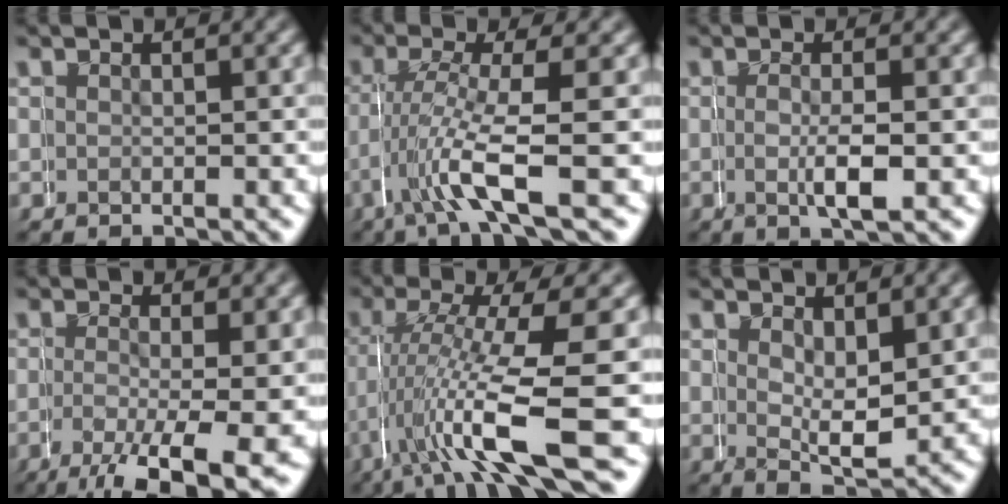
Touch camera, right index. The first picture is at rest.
{"total": 4.1, "force": [-2.2, 0.7, 3.4], "torque": [-0.086, -0.017, -0.027]}
{"total": 1.4, "force": [0.3, 0.0, 1.4], "torque": [-0.023, -0.001, 0.003]}
{"total": 3.0, "force": [-1.4, 0.3, 2.7], "torque": [-0.046, -0.018, -0.016]}
{"total": 7.1, "force": [-1.8, 1.8, 6.7], "torque": [-0.130, -0.019, -0.018]}
{"total": 3.1, "force": [1.8, 1.1, 2.2], "torque": [-0.035, -0.002, 0.031]}